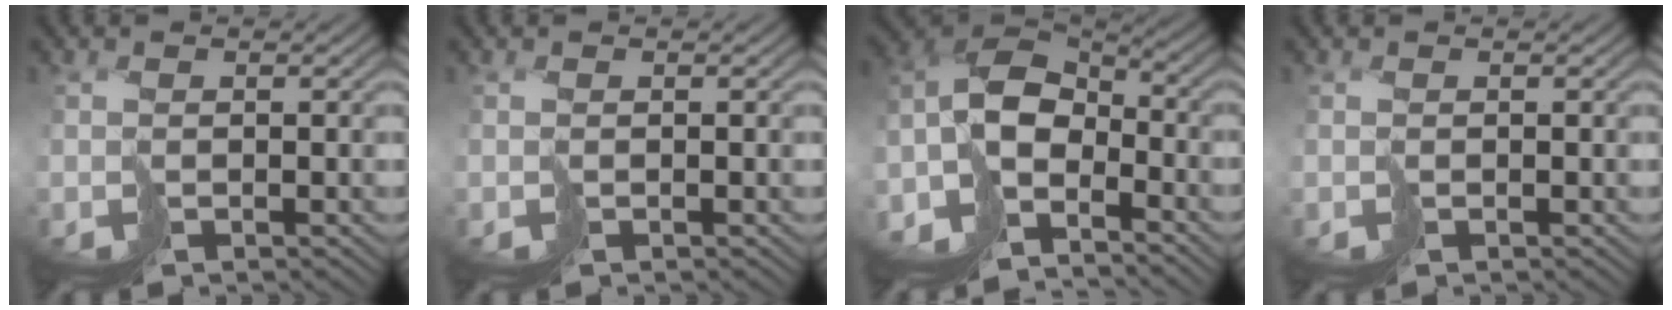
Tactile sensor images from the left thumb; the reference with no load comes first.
{"total": 0.0}
{"total": 10.0, "force": [-6.6, 5.3, 5.3], "torque": [-0.104, -0.011, -0.131]}
{"total": 0.0}